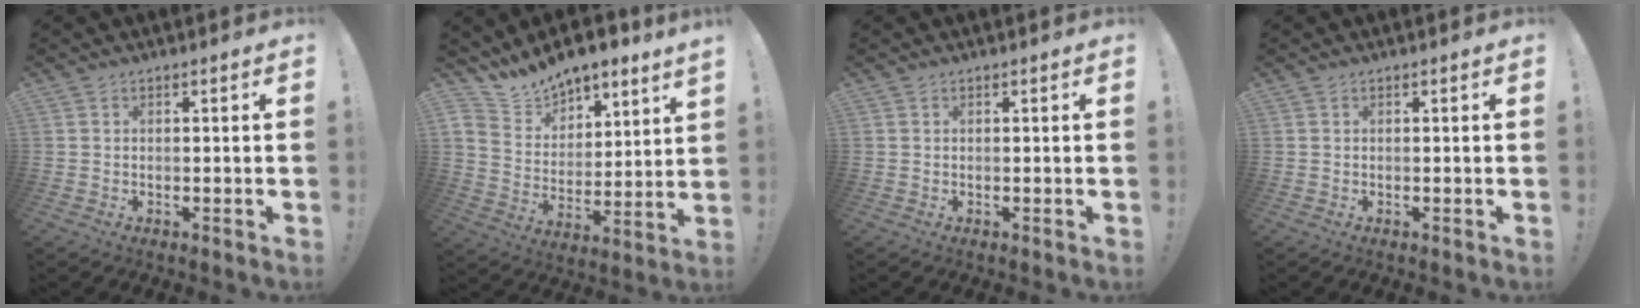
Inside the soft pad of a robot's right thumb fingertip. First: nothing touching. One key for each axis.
{"total": 9.7, "fx": 9.4, "fy": 2.0, "fz": 0.6, "tx": -0.043, "ty": -0.087, "tz": 0.174}
{"total": 0.0}
{"total": 0.0}